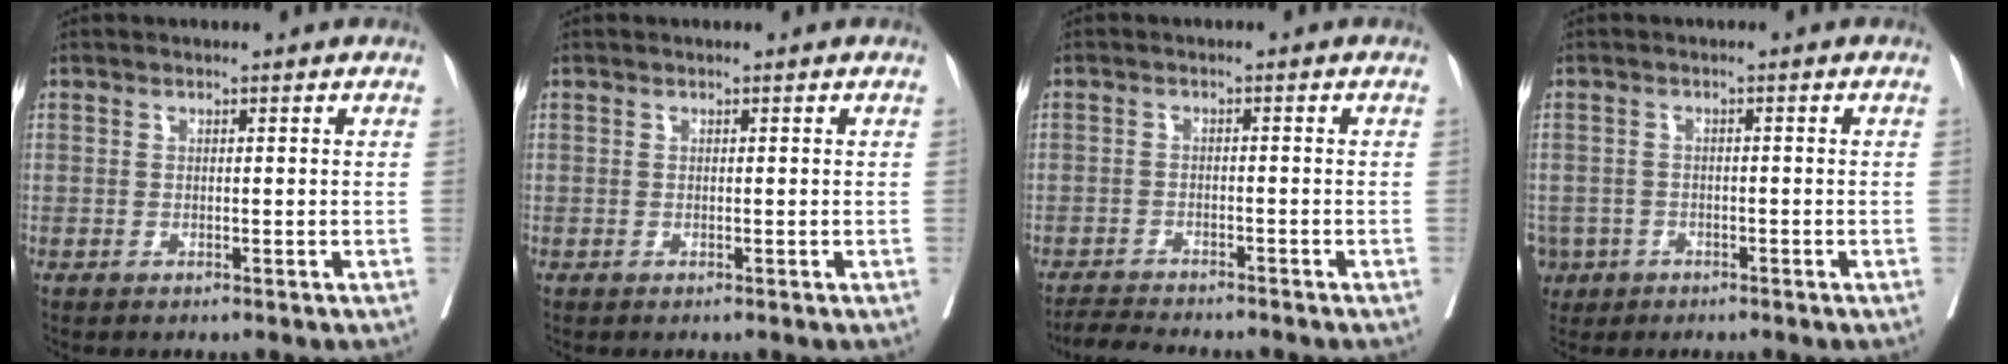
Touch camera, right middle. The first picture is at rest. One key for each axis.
{"total": 0.0}
{"total": 6.0, "fx": -5.7, "fy": 0.4, "fz": 1.9, "tx": -0.032, "ty": -0.016, "tz": -0.093}
{"total": 5.1, "fx": -2.9, "fy": 4.1, "fz": 0.7, "tx": -0.022, "ty": 0.004, "tz": -0.046}